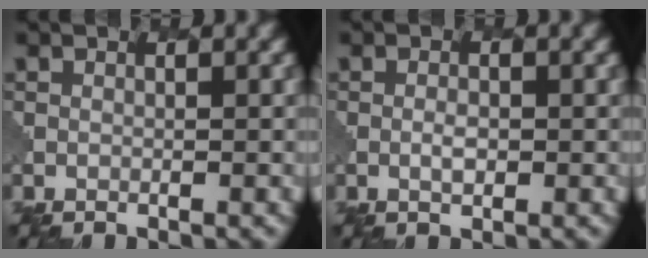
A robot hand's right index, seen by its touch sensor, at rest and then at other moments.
{"total": 1.0, "force": [0.1, 0.4, 0.9], "torque": [-0.020, -0.001, 0.001]}